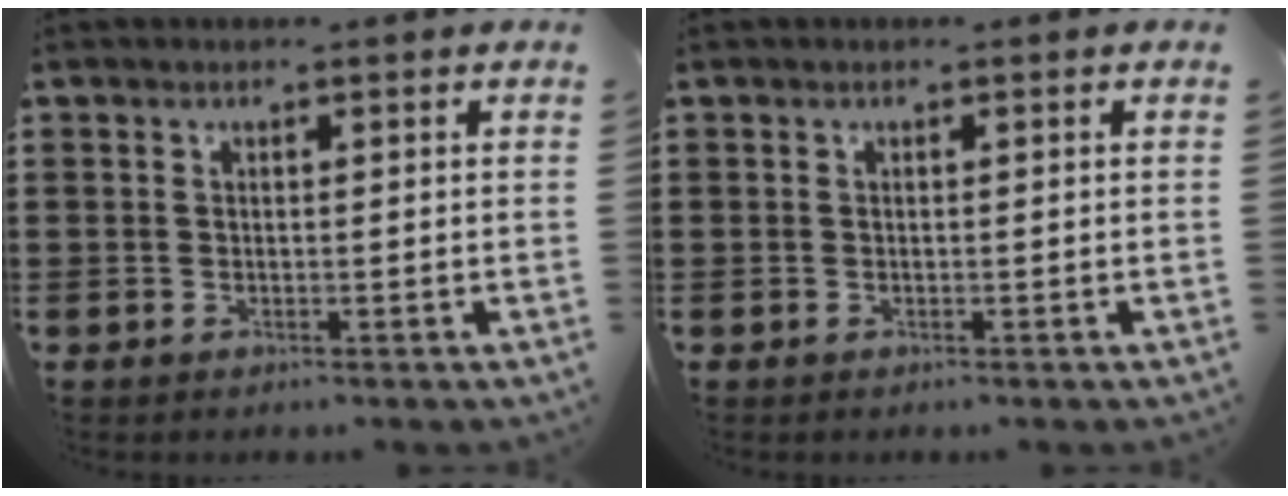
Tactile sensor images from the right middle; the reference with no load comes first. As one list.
[{"total": 0.0}]